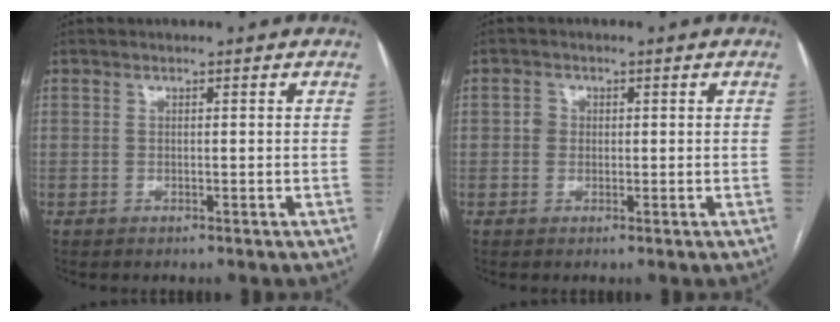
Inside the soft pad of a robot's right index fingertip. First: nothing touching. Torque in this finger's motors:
{"motor_torque": [0.13, 0.09, 0.24, 0.03]}